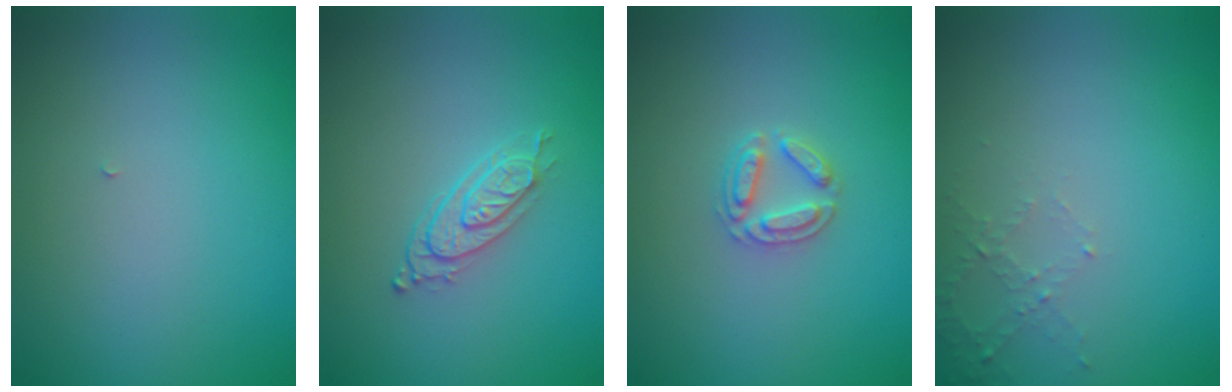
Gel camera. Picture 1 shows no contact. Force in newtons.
{"total": 2.7, "press": 2.1, "slide": 1.7}
{"total": 2.5, "press": 2.5, "slide": 0.4}
{"total": 1.3, "press": 1.3, "slide": 0.4}